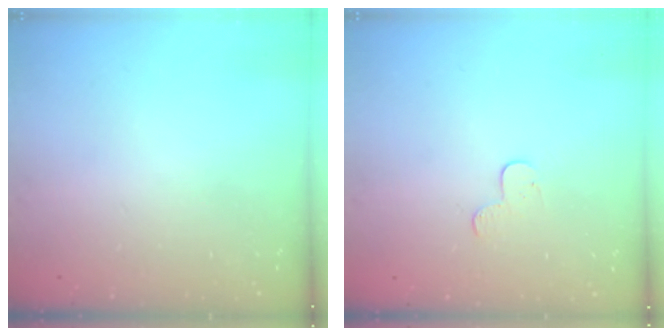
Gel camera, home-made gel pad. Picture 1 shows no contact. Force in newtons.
{"total": 4.5, "press": 4.5, "slide": 0.2}